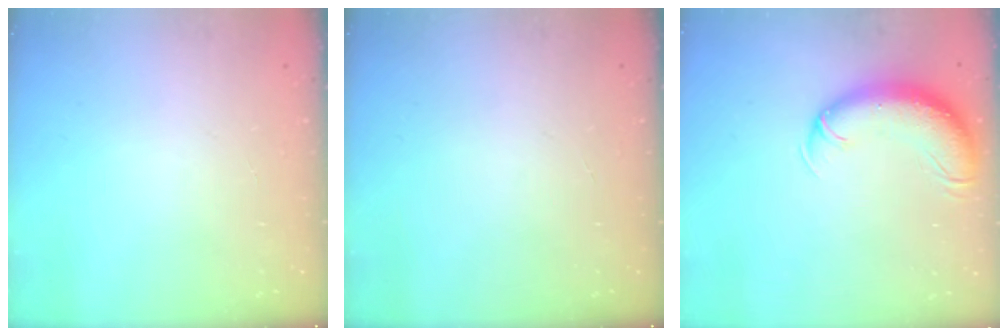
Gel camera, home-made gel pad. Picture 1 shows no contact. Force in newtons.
{"total": 0.0}
{"total": 13.3, "press": 12.9, "slide": 3.5}